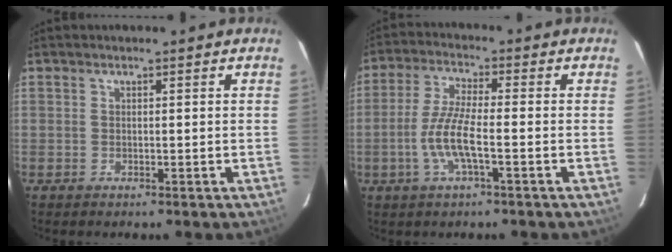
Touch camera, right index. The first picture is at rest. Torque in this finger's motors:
{"motor_torque": [0.82, -0.72, 0.60, 0.15]}